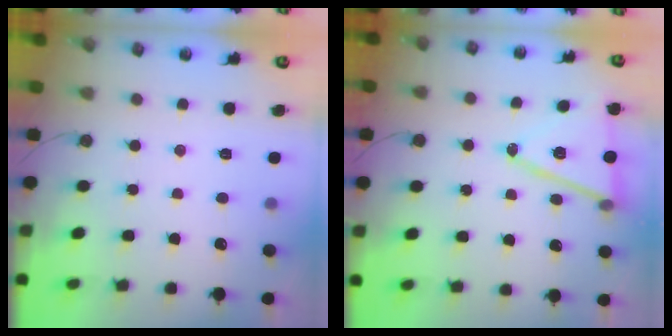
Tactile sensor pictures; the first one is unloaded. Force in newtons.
{"total": 13.4, "press": 13.0, "slide": 3.5}